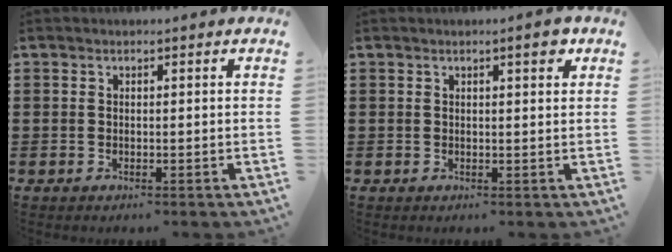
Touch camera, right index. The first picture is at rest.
{"total": 2.5, "force": [1.4, 0.4, 2.0], "torque": [-0.024, -0.001, 0.019]}